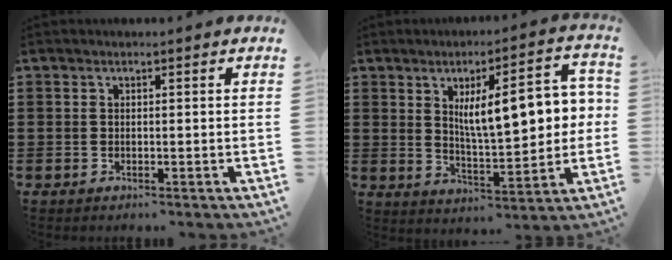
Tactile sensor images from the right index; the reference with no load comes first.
{"total": 11.2, "force": [2.8, 4.1, 10.1], "torque": [-0.151, -0.005, 0.039]}